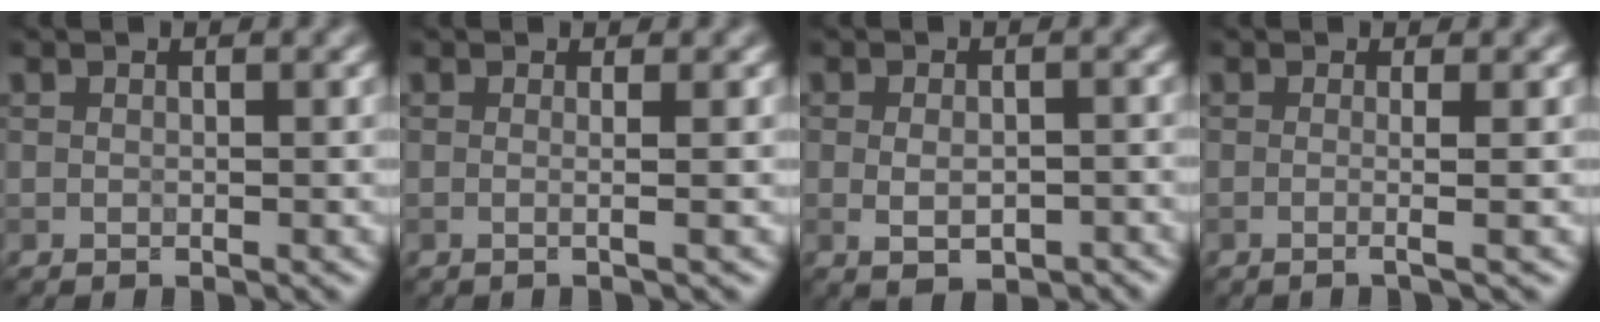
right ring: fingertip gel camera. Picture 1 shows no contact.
{"total": 2.6, "force": [0.5, 1.3, 2.2], "torque": [-0.009, 0.002, -0.027]}
{"total": 3.5, "force": [-1.0, 1.7, 2.8], "torque": [-0.043, -0.005, -0.008]}
{"total": 2.8, "force": [0.2, 1.2, 2.5], "torque": [-0.022, -0.003, -0.026]}